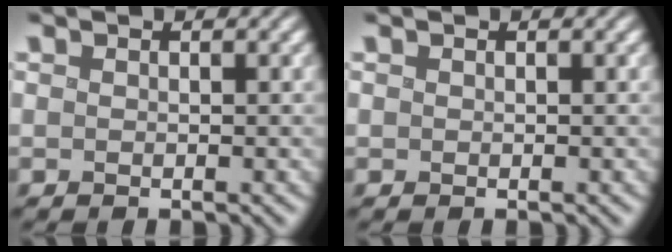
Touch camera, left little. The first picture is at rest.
{"total": 0.0}